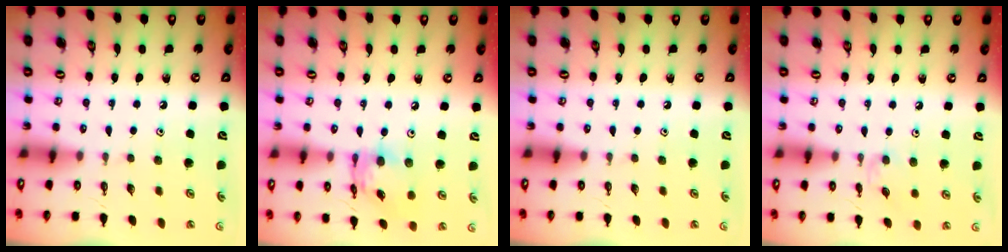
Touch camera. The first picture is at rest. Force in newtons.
{"total": 13.3, "press": 13.3, "slide": 1.2}
{"total": 0.0}
{"total": 4.1, "press": 4.1, "slide": 0.5}